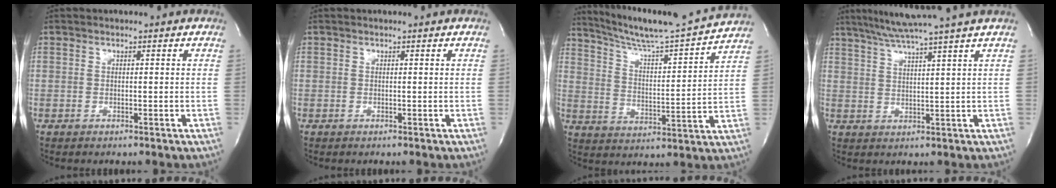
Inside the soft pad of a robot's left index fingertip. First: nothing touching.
{"total": 0.6, "force": [0.6, 0.0, 0.2], "torque": [-0.004, 0.002, 0.007]}
{"total": 16.1, "force": [15.1, -1.3, 5.4], "torque": [-0.099, -0.026, 0.231]}
{"total": 10.0, "force": [8.1, -2.2, 5.4], "torque": [-0.091, 0.008, 0.123]}